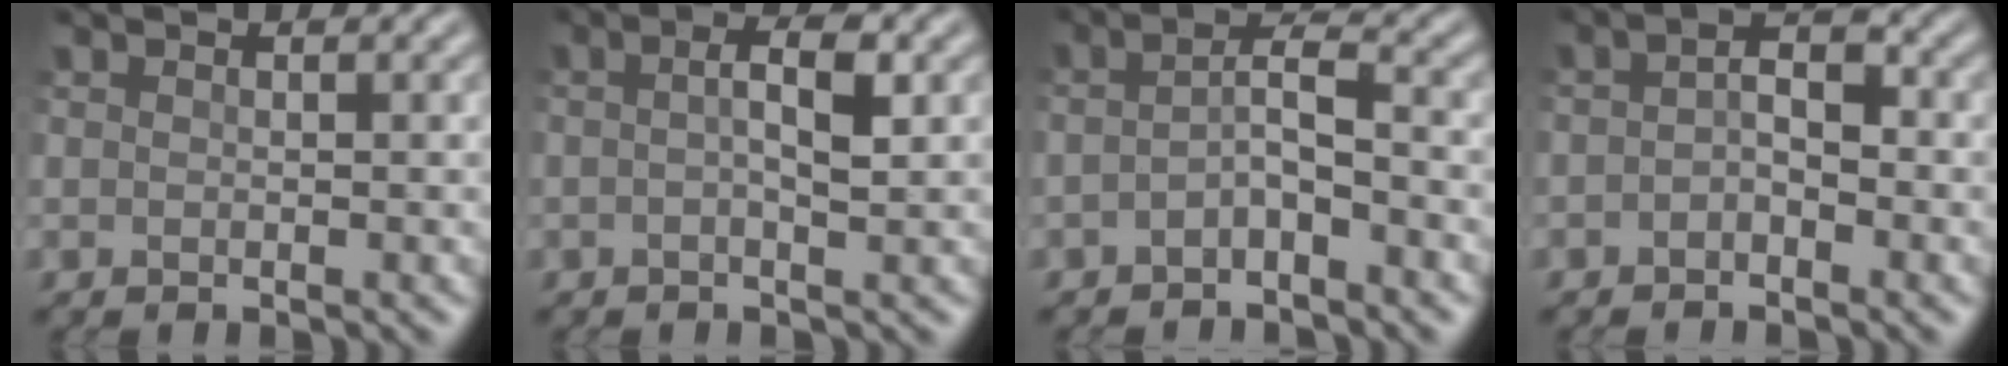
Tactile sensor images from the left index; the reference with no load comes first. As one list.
[{"total": 3.0, "force": [0.1, 0.7, 2.9], "torque": [-0.054, 0.006, -0.004]}, {"total": 2.5, "force": [-1.3, 0.6, 2.1], "torque": [-0.042, 0.007, -0.034]}, {"total": 2.4, "force": [-1.0, 1.1, 1.9], "torque": [-0.037, 0.007, -0.025]}]